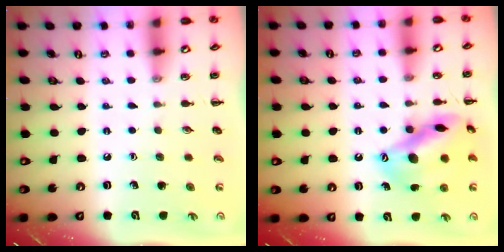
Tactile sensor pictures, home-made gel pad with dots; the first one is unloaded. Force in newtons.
{"total": 16.9, "press": 16.9, "slide": 0.9}